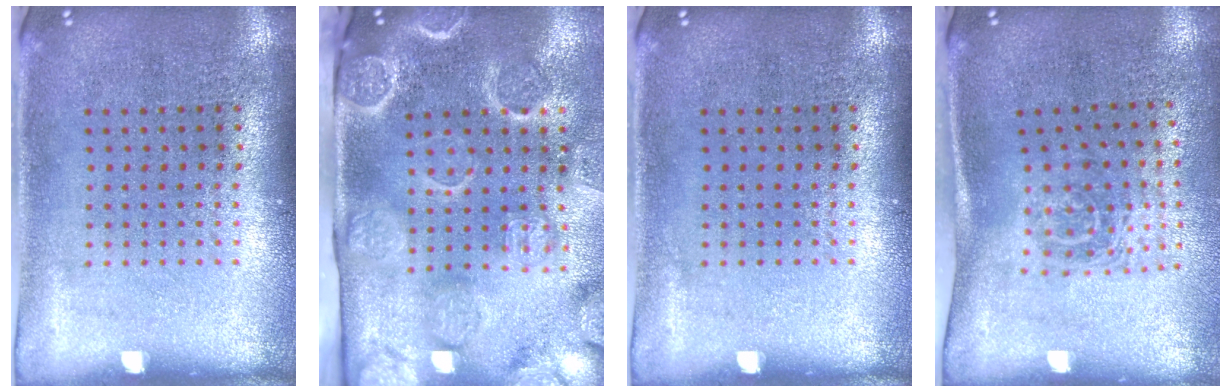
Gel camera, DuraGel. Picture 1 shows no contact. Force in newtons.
{"total": 4.3, "press": 3.5, "slide": 2.5}
{"total": 0.0}
{"total": 1.7, "press": 1.1, "slide": 1.3}